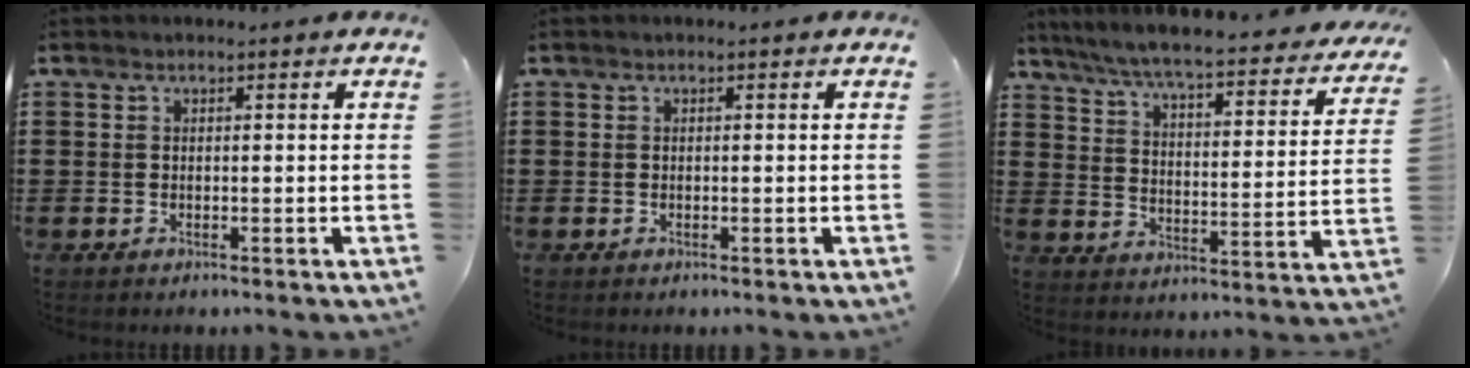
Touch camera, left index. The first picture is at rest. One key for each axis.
{"total": 0.0}
{"total": 5.9, "fx": 5.2, "fy": -0.4, "fz": 2.6, "tx": -0.075, "ty": -0.045, "tz": 0.083}